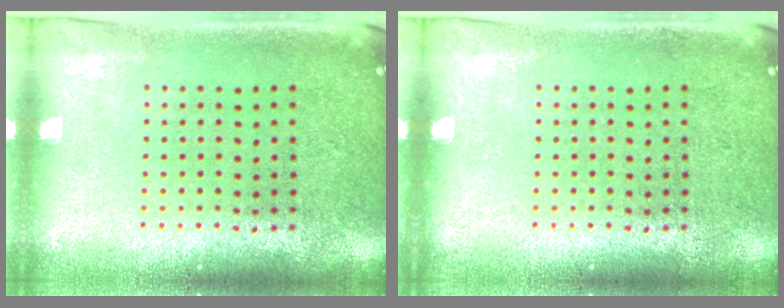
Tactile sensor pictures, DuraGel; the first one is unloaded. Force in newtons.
{"total": 0.0}